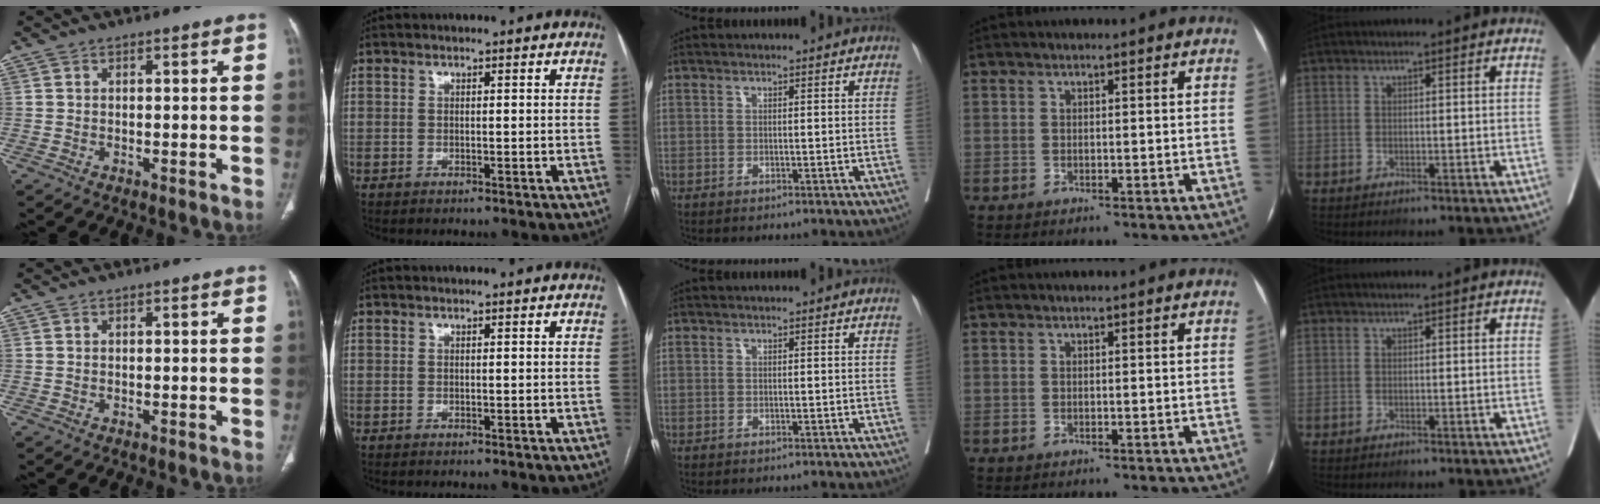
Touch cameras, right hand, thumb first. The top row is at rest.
{}